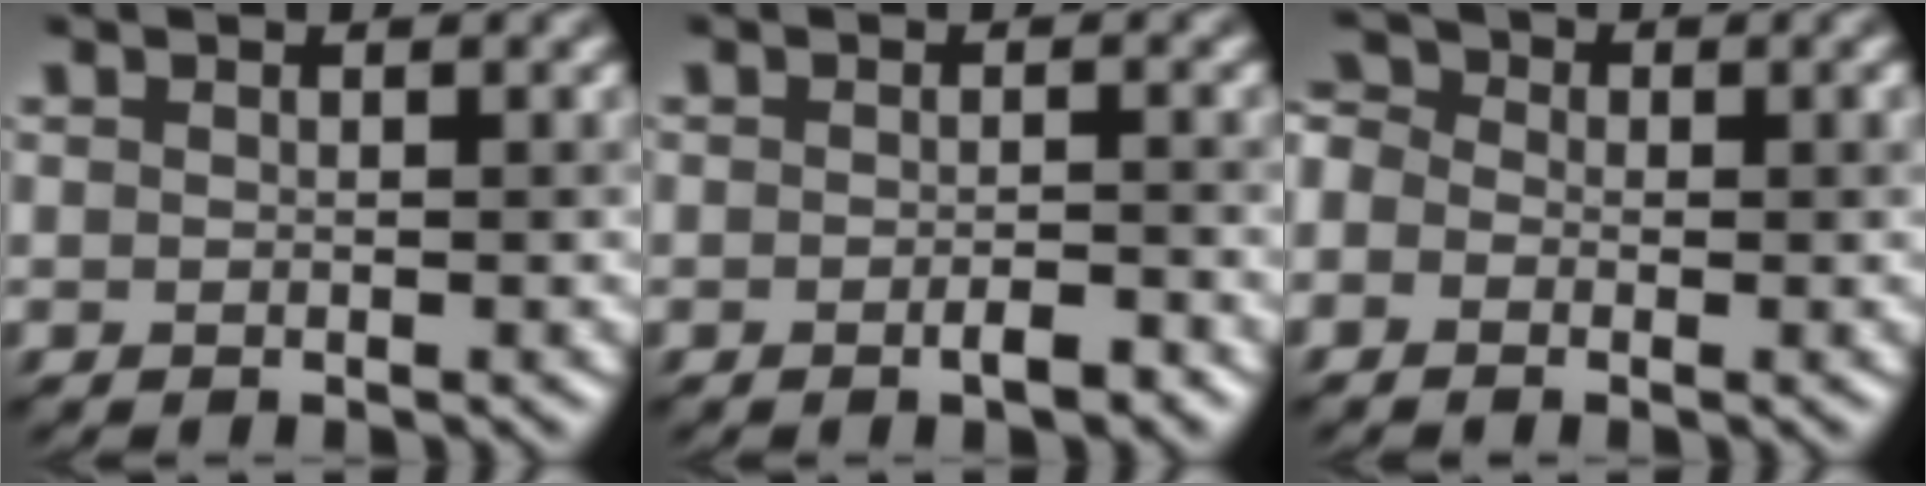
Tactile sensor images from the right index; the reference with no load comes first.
{"total": 1.6, "force": [-1.1, 0.2, 1.2], "torque": [-0.017, 0.013, -0.012]}
{"total": 3.0, "force": [-0.6, 2.4, 1.7], "torque": [-0.032, 0.032, -0.016]}